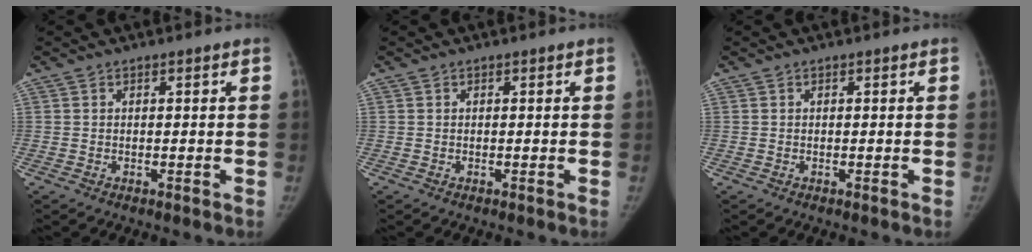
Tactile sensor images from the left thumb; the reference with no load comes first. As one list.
[{"total": 0.0}, {"total": 0.0}]